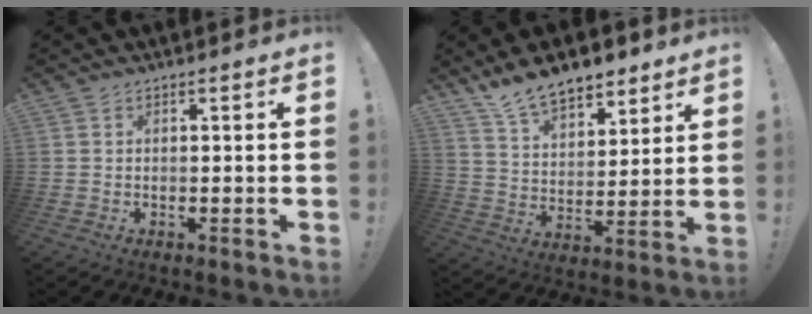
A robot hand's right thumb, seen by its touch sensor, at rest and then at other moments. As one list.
[{"total": 12.6, "force": [10.6, 5.1, 4.6], "torque": [-0.092, -0.074, 0.199]}]